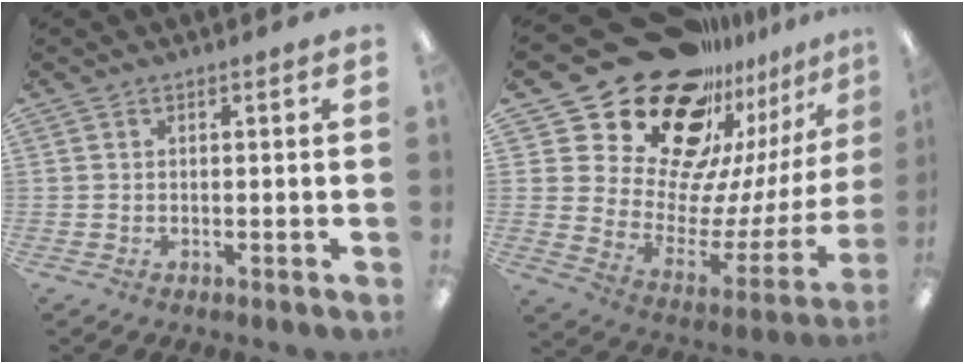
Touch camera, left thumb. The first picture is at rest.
{"total": 28.5, "force": [21.0, 14.9, 12.3], "torque": [-0.197, -0.177, 0.404]}